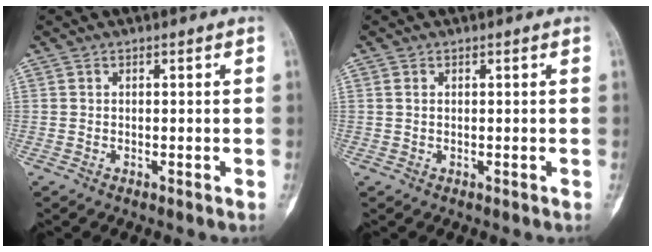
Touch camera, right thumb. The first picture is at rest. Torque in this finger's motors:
{"motor_torque": [0.00, -0.06, 0.28, 0.00, 0.02]}